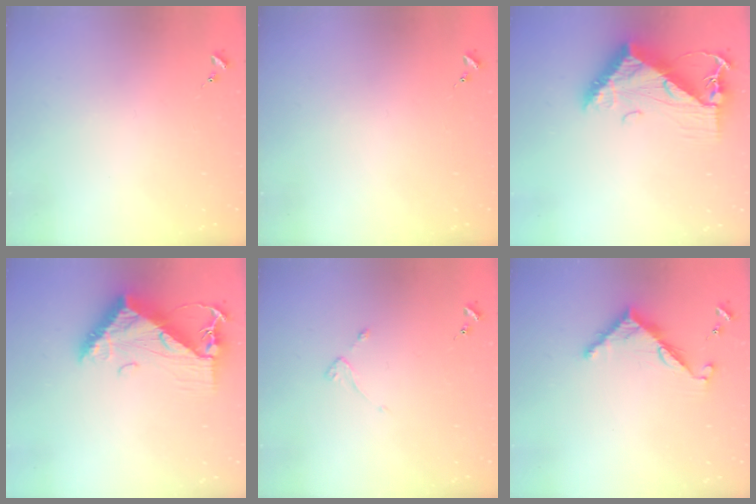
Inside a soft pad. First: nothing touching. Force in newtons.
{"total": 0.0}
{"total": 10.2, "press": 10.2, "slide": 1.0}
{"total": 10.2, "press": 10.2, "slide": 1.0}
{"total": 2.2, "press": 2.1, "slide": 0.4}
{"total": 7.7, "press": 7.7, "slide": 0.2}